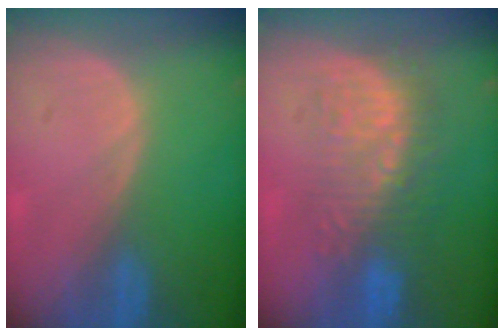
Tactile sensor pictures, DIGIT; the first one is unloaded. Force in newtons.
{"total": 8.7, "press": 8.4, "slide": 2.5}